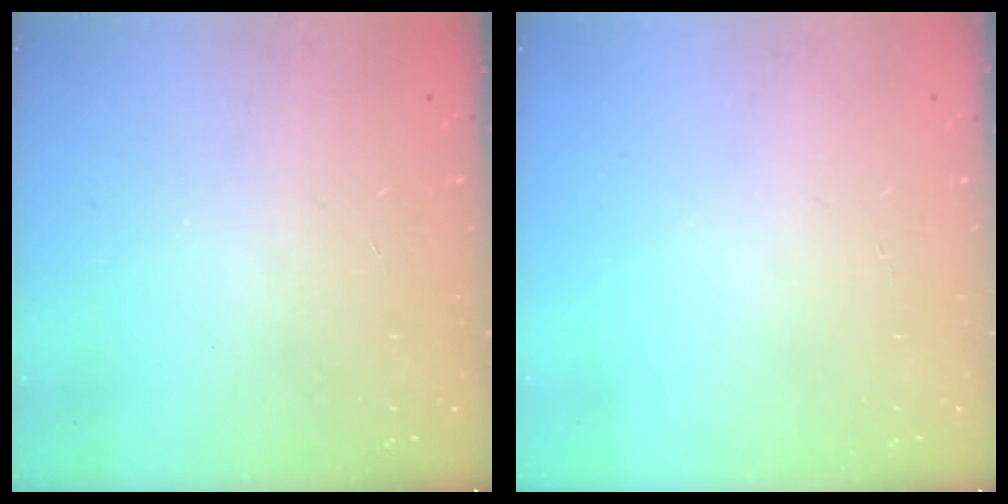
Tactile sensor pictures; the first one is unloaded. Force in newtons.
{"total": 1.9, "press": 1.9, "slide": 0.2}